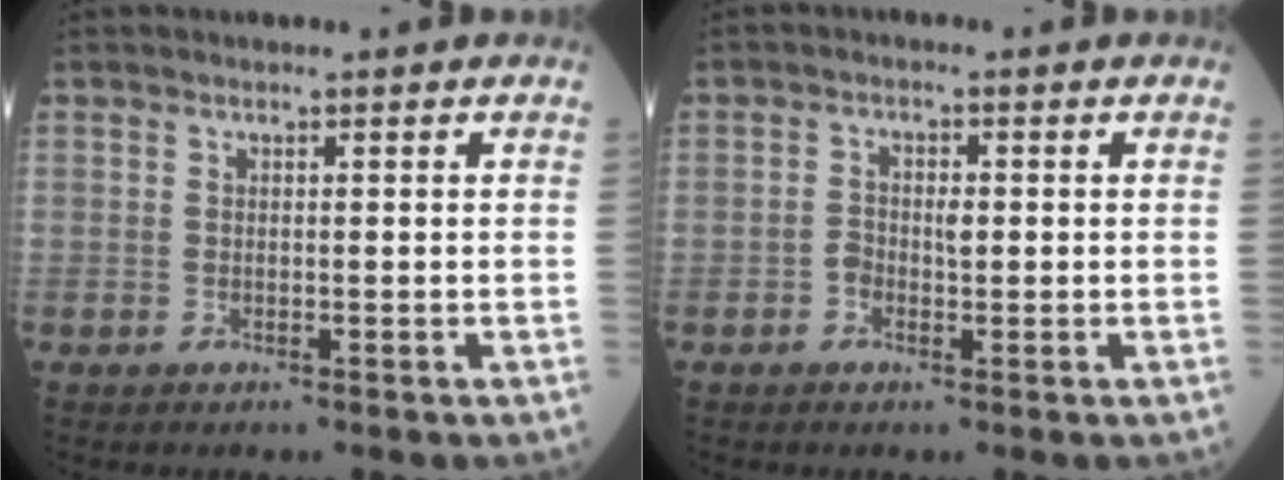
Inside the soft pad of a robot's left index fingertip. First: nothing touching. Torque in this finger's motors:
{"motor_torque": [-0.12, 0.15, 0.06, 0.01]}